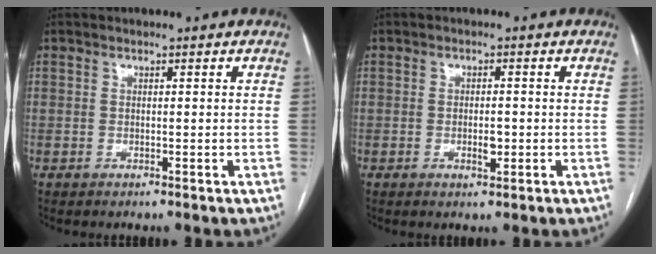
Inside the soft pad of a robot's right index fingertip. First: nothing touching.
{"total": 2.3, "force": [-0.5, 0.9, 2.1], "torque": [-0.036, 0.000, -0.006]}